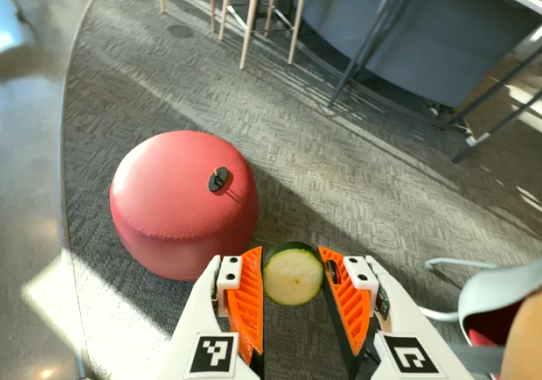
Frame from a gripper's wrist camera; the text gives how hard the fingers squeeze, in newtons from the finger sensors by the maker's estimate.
{"total": 10.0, "left": 10.2, "right": 9.8}